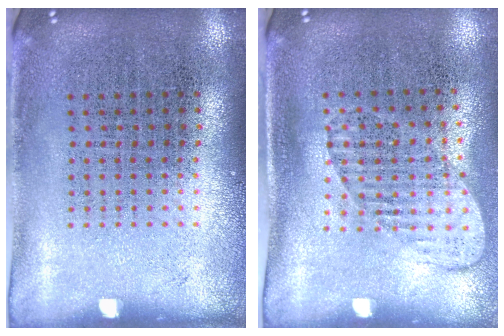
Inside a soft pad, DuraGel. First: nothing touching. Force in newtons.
{"total": 1.5, "press": 1.2, "slide": 0.8}